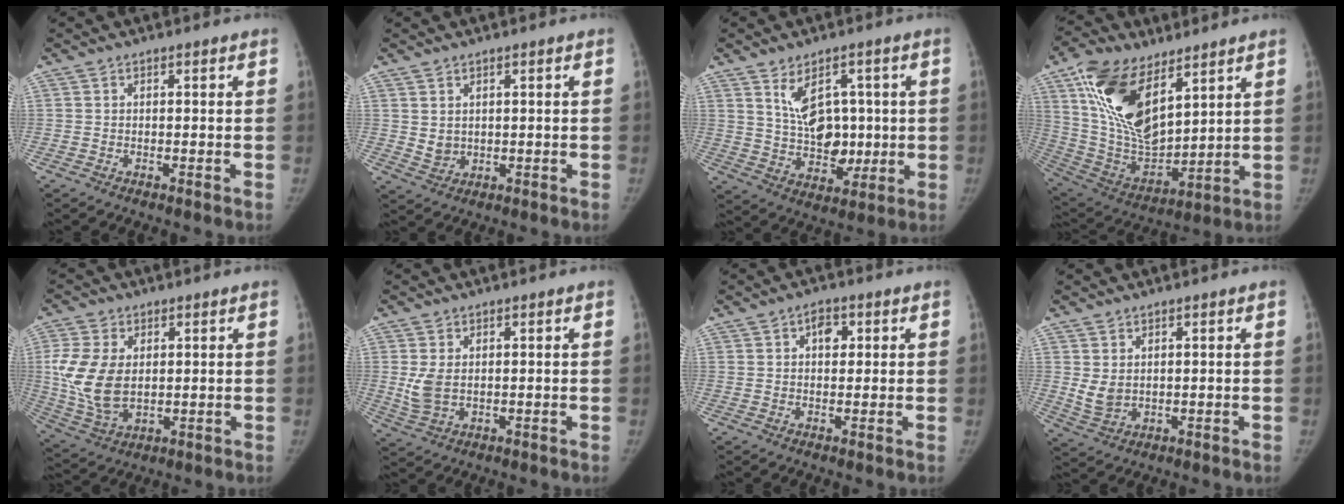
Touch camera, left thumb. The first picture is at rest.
{"total": 2.9, "force": [0.9, 2.3, 1.4], "torque": [-0.016, -0.012, 0.026]}
{"total": 11.1, "force": [2.9, 7.8, 7.3], "torque": [-0.078, -0.015, 0.067]}
{"total": 20.6, "force": [10.3, 10.2, 14.6], "torque": [-0.254, -0.047, 0.205]}
{"total": 12.5, "force": [1.6, 8.1, 9.3], "torque": [-0.183, -0.010, 0.041]}
{"total": 4.8, "force": [0.6, 3.2, 3.5], "torque": [-0.076, -0.006, 0.021]}
{"total": 3.5, "force": [1.2, 2.2, 2.4], "torque": [-0.022, 0.000, 0.015]}
{"total": 4.2, "force": [1.1, 3.0, 2.7], "torque": [-0.045, -0.013, 0.035]}